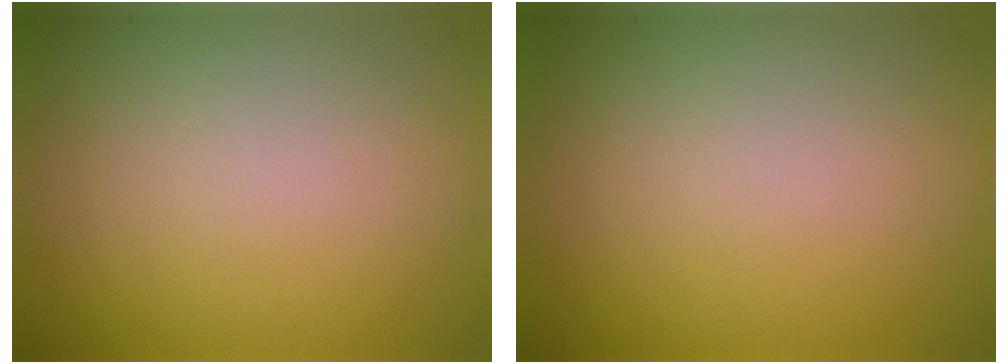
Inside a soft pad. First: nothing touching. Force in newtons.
{"total": 0.0}